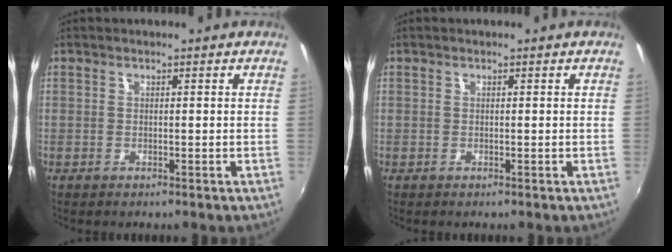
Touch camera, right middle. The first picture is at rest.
{"total": 0.0}